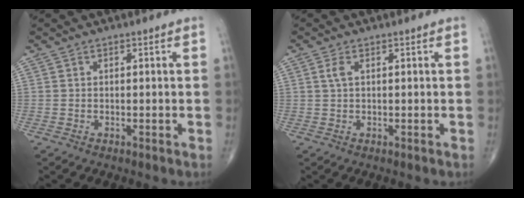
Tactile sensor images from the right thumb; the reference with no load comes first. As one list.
[{"total": 1.6, "force": [0.5, 0.7, 1.4], "torque": [-0.038, 0.008, 0.013]}]